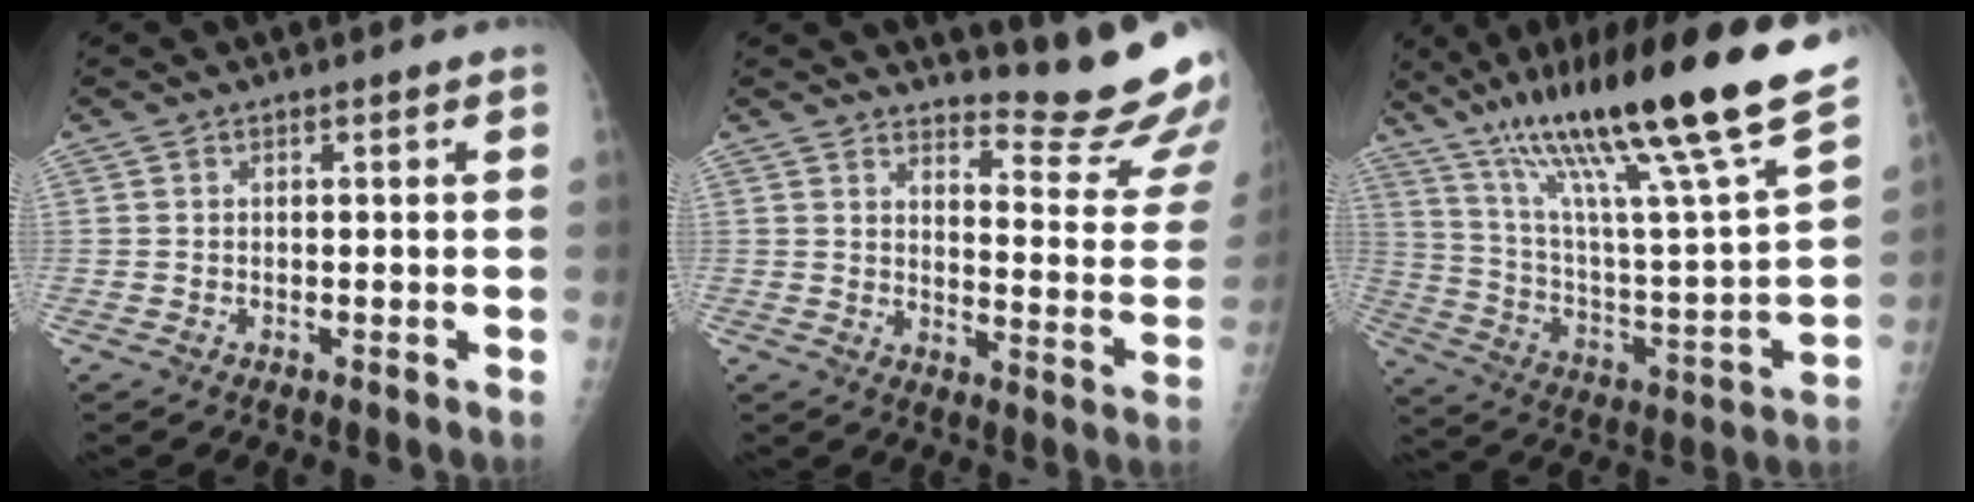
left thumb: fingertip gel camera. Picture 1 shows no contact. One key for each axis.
{"total": 16.5, "fx": 15.1, "fy": 1.7, "fz": 6.3, "tx": -0.055, "ty": -0.185, "tz": 0.176}
{"total": 30.9, "fx": 20.6, "fy": 2.7, "fz": 22.9, "tx": -0.367, "ty": -0.061, "tz": 0.346}